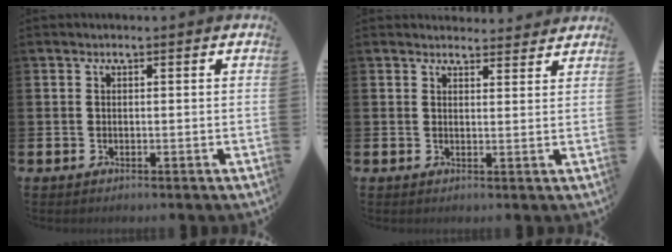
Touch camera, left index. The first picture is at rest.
{"total": 2.7, "force": [2.7, 0.6, -0.1], "torque": [0.004, -0.017, 0.047]}